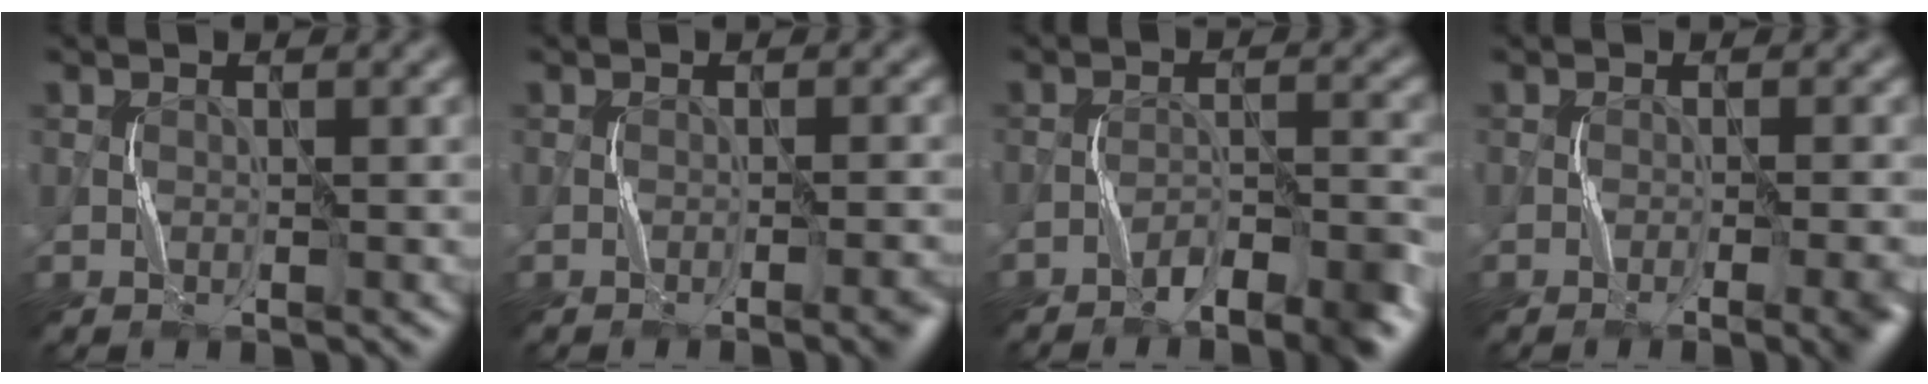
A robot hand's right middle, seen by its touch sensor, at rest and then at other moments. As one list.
[{"total": 2.5, "force": [-1.3, 0.5, 2.1], "torque": [-0.021, 0.006, -0.023]}, {"total": 5.5, "force": [-3.9, 1.2, 3.6], "torque": [-0.054, 0.004, -0.062]}, {"total": 4.3, "force": [-2.1, 1.1, 3.6], "torque": [-0.039, 0.004, -0.031]}]